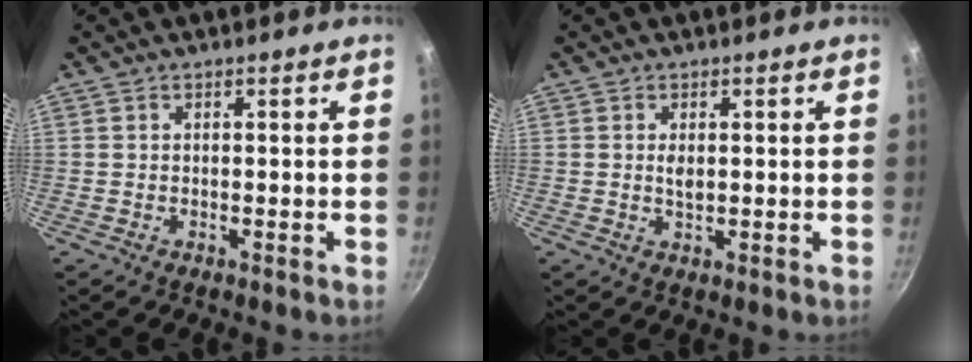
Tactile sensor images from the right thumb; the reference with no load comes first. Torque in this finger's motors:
{"motor_torque": [0.62, 0.71, 0.42, 0.37, -0.02]}